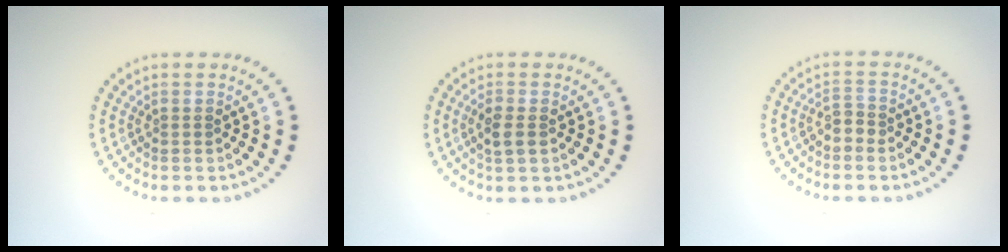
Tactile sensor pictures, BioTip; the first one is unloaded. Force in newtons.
{"total": 1.9, "press": 1.8, "slide": 0.6}
{"total": 1.3, "press": 1.2, "slide": 0.5}